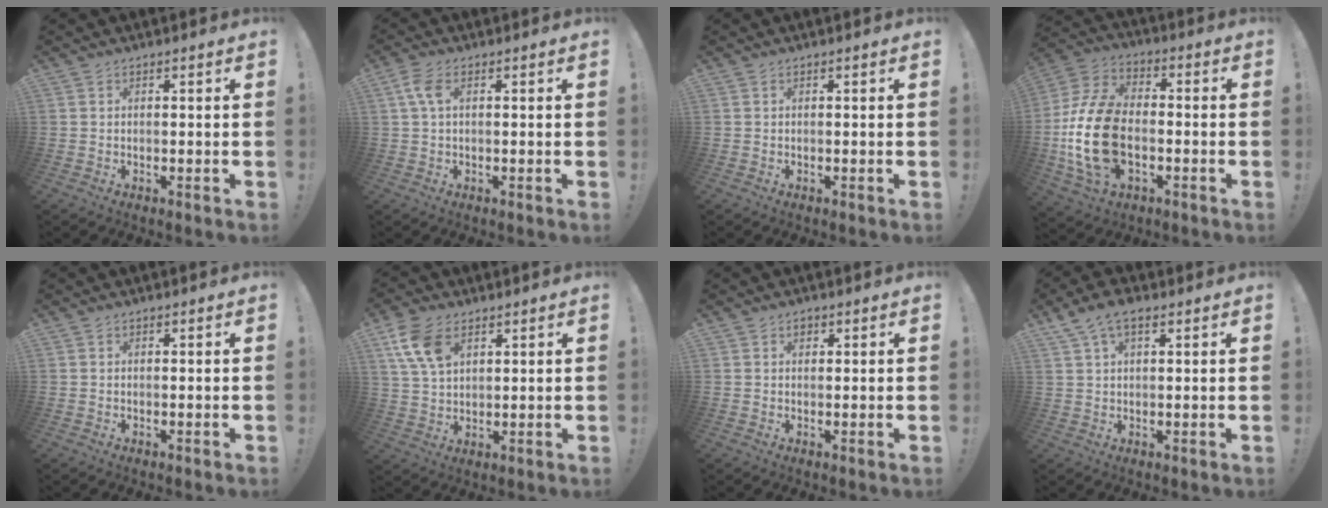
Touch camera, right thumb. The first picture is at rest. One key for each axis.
{"total": 4.6, "fx": 1.0, "fy": 2.1, "fz": 4.0, "tx": -0.089, "ty": 0.006, "tz": 0.019}
{"total": 0.0}
{"total": 21.4, "fx": -4.5, "fy": 13.7, "fz": 15.8, "tx": -0.308, "ty": 0.028, "tz": -0.063}
{"total": 0.0}
{"total": 10.7, "fx": 5.3, "fy": 6.4, "fz": 6.8, "tx": -0.140, "ty": -0.012, "tz": 0.102}
{"total": 1.6, "fx": 0.7, "fy": 1.3, "fz": 0.5, "tx": -0.002, "ty": 0.001, "tz": 0.011}
{"total": 6.5, "fx": 3.5, "fy": 3.1, "fz": 4.5, "tx": -0.082, "ty": -0.001, "tz": 0.066}